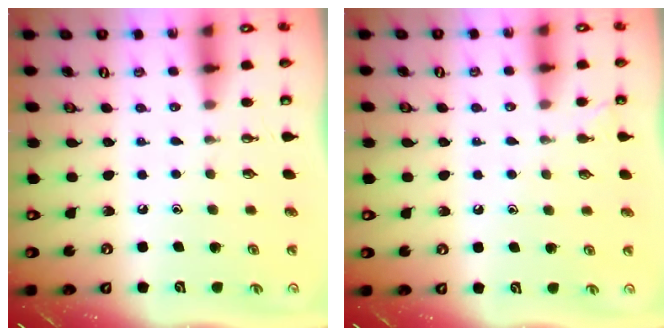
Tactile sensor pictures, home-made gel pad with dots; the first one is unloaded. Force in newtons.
{"total": 2.9, "press": 2.9, "slide": 0.3}